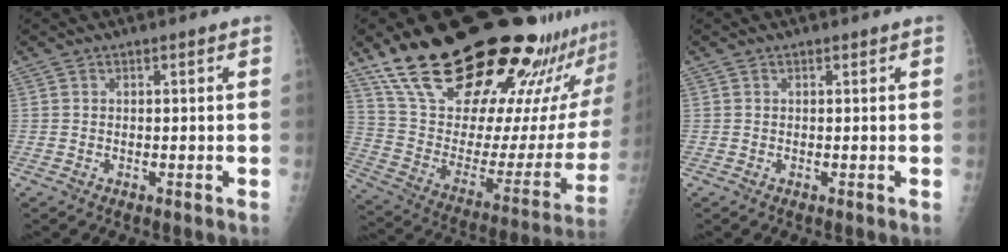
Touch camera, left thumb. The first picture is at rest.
{"total": 36.1, "force": [28.3, 9.5, 20.3], "torque": [-0.294, -0.144, 0.423]}
{"total": 0.0}